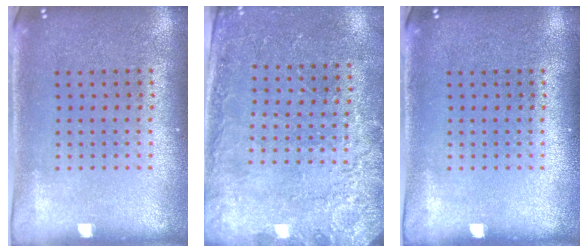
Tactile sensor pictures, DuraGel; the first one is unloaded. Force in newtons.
{"total": 2.5, "press": 2.3, "slide": 0.8}
{"total": 0.0}